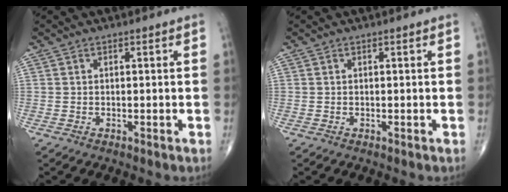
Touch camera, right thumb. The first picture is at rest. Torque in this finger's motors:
{"motor_torque": [0.02, -0.01, 0.11, 0.03, 0.01]}